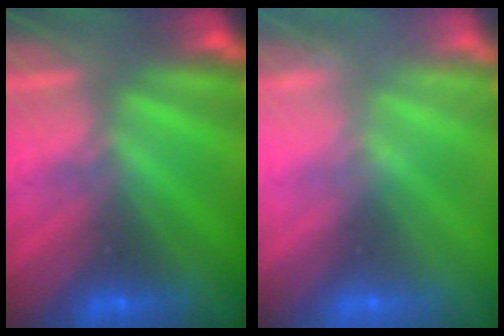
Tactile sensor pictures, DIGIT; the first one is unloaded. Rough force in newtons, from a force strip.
{"total": 2.4}